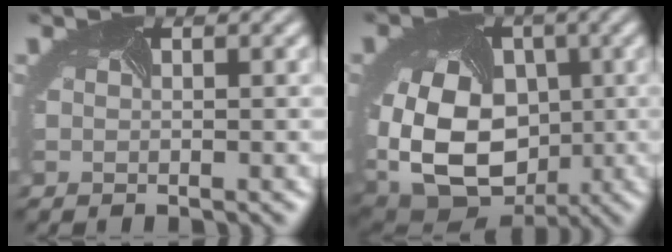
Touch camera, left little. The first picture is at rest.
{"total": 17.2, "force": [-1.6, 13.4, 10.6], "torque": [-0.221, -0.029, -0.027]}